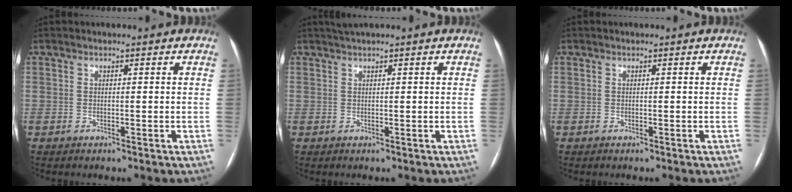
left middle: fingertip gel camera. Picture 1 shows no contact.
{"total": 1.5, "force": [1.2, -0.3, 0.8], "torque": [-0.014, 0.015, 0.027]}
{"total": 0.0}